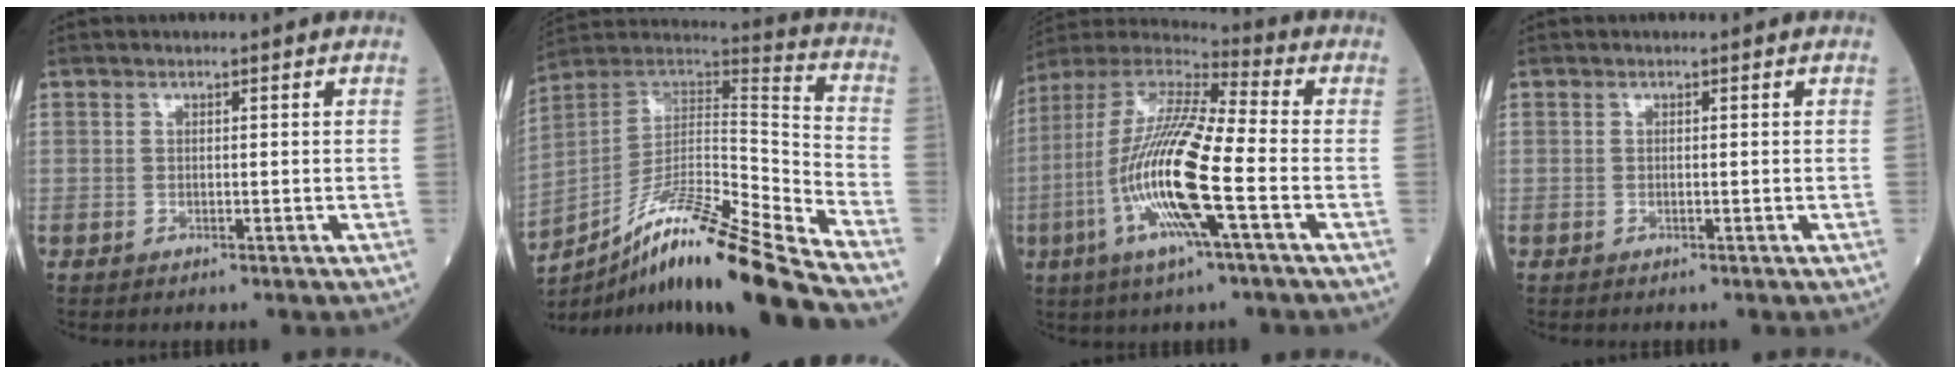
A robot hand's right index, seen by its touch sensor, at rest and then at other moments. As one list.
[{"total": 23.3, "force": [-17.3, -0.3, 15.6], "torque": [-0.250, -0.007, -0.312]}, {"total": 18.0, "force": [-4.8, 1.5, 17.3], "torque": [-0.362, -0.014, -0.100]}, {"total": 0.0}]